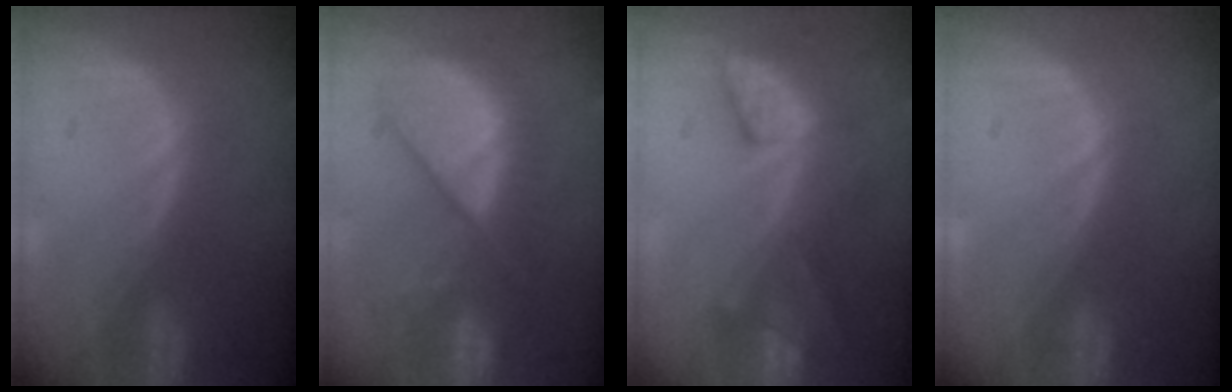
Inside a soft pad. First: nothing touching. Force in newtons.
{"total": 10.3, "press": 9.6, "slide": 3.7}
{"total": 8.1, "press": 7.2, "slide": 3.9}
{"total": 0.0}